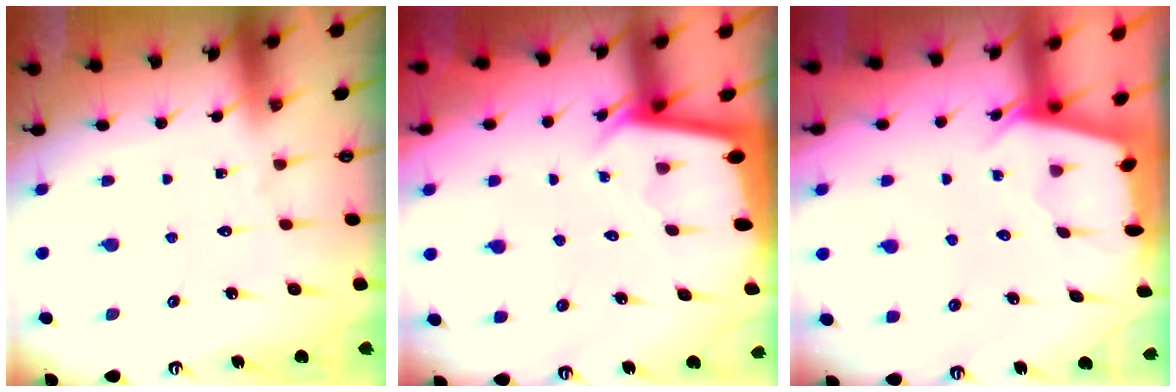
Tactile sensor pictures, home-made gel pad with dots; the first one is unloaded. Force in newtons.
{"total": 2.0, "press": 2.0, "slide": 0.1}
{"total": 2.2, "press": 2.1, "slide": 0.3}